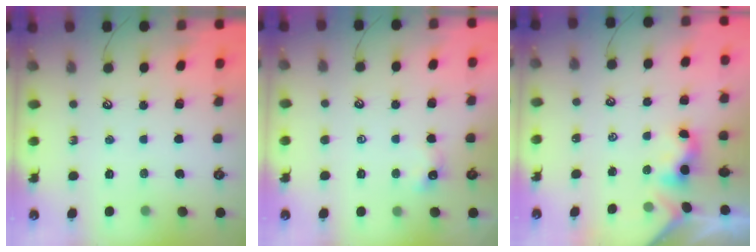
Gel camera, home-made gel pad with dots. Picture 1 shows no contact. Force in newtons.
{"total": 0.0}
{"total": 1.0, "press": 0.9, "slide": 0.4}